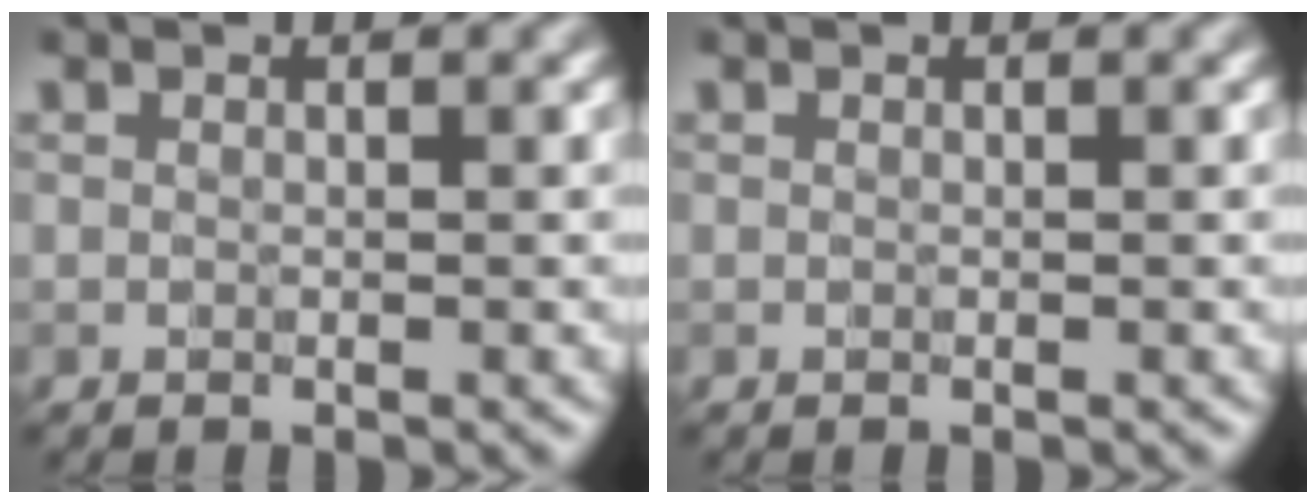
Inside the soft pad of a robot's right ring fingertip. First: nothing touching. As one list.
[{"total": 0.0}]